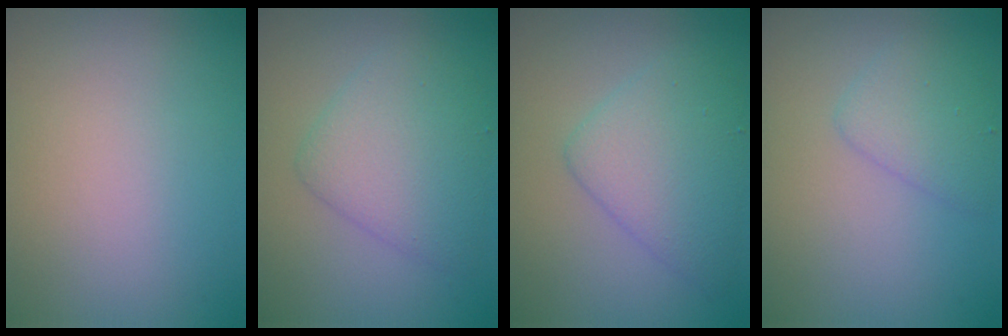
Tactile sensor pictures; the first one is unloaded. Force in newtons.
{"total": 4.5, "press": 4.5, "slide": 0.2}
{"total": 4.5, "press": 4.5, "slide": 0.2}
{"total": 2.6, "press": 2.6, "slide": 0.1}